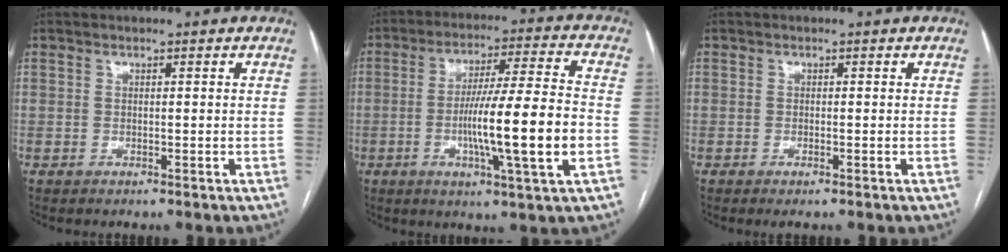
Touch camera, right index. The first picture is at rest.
{"total": 15.0, "force": [-3.1, -0.3, 14.6], "torque": [-0.249, -0.005, -0.056]}
{"total": 0.6, "force": [-0.4, -0.1, 0.4], "torque": [-0.009, -0.001, -0.005]}